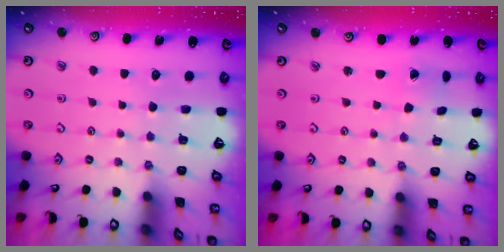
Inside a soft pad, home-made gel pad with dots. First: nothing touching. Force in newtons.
{"total": 0.8, "press": 0.8, "slide": 0.0}